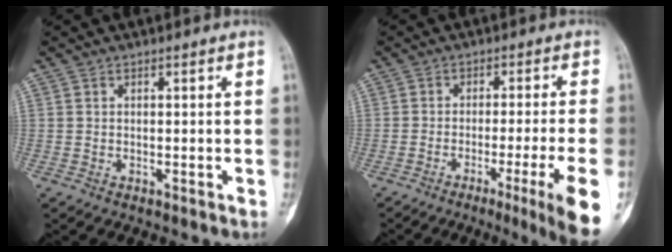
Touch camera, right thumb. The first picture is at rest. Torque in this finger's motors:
{"motor_torque": [0.24, 0.25, 0.13, -0.14, 0.08]}